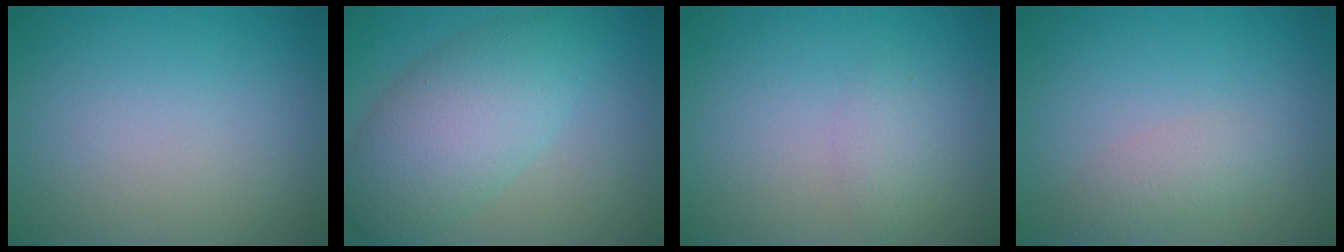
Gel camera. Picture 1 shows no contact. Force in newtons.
{"total": 7.0, "press": 7.0, "slide": 0.3}
{"total": 1.3, "press": 1.3, "slide": 0.0}
{"total": 1.8, "press": 1.8, "slide": 0.1}